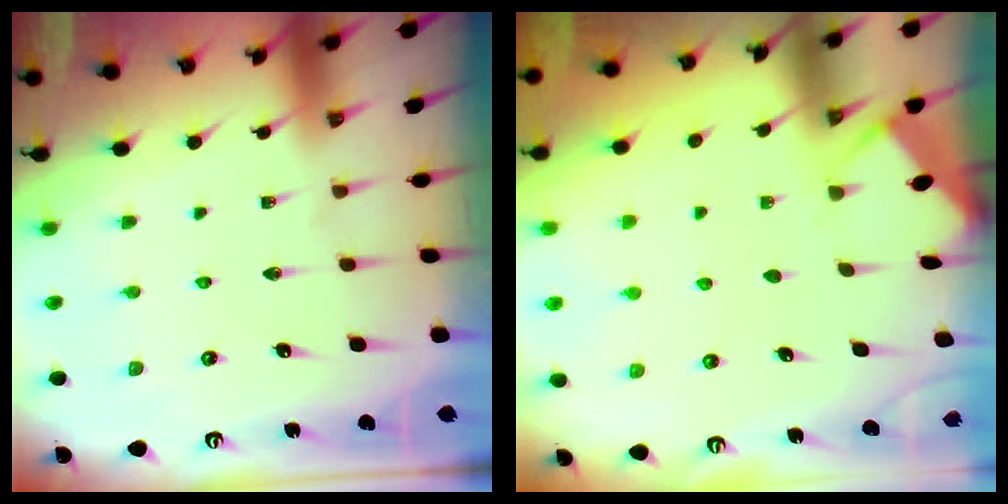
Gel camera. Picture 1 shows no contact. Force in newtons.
{"total": 2.5, "press": 2.5, "slide": 0.4}